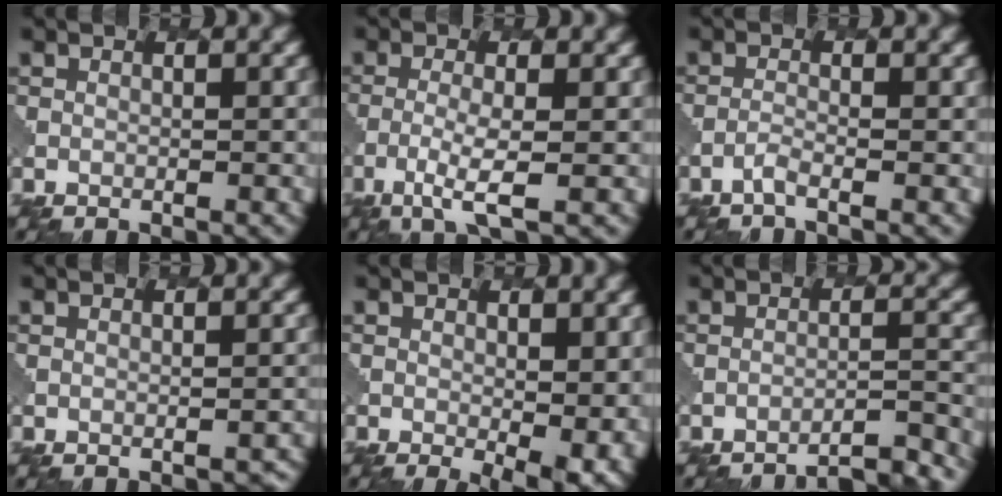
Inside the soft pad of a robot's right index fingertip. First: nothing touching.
{"total": 3.1, "force": [-1.1, 0.4, 2.8], "torque": [-0.061, -0.002, -0.031]}
{"total": 1.0, "force": [-0.7, 0.1, 0.7], "torque": [-0.008, 0.003, -0.025]}
{"total": 1.5, "force": [-1.1, 0.6, 0.8], "torque": [0.005, 0.000, -0.006]}
{"total": 4.9, "force": [-0.3, 2.0, 4.4], "torque": [-0.056, -0.018, 0.004]}
{"total": 7.6, "force": [-7.2, 1.2, 1.9], "torque": [-0.008, 0.020, -0.086]}